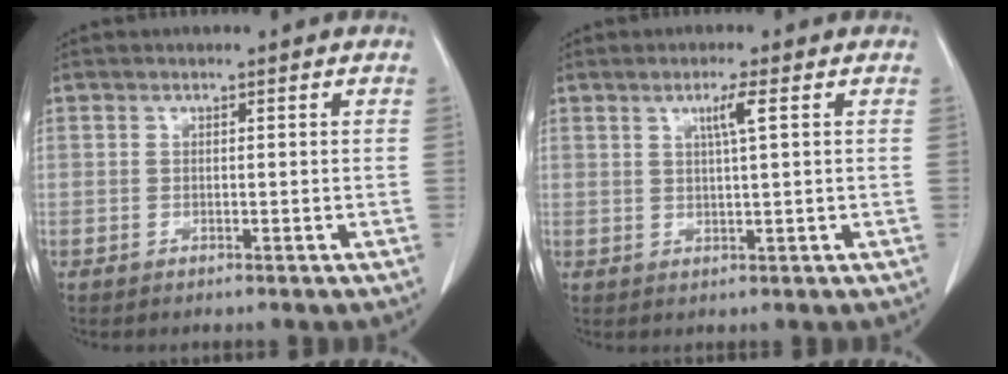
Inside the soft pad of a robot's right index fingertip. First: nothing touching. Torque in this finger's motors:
{"motor_torque": [0.04, 0.02, 0.00, 0.04]}